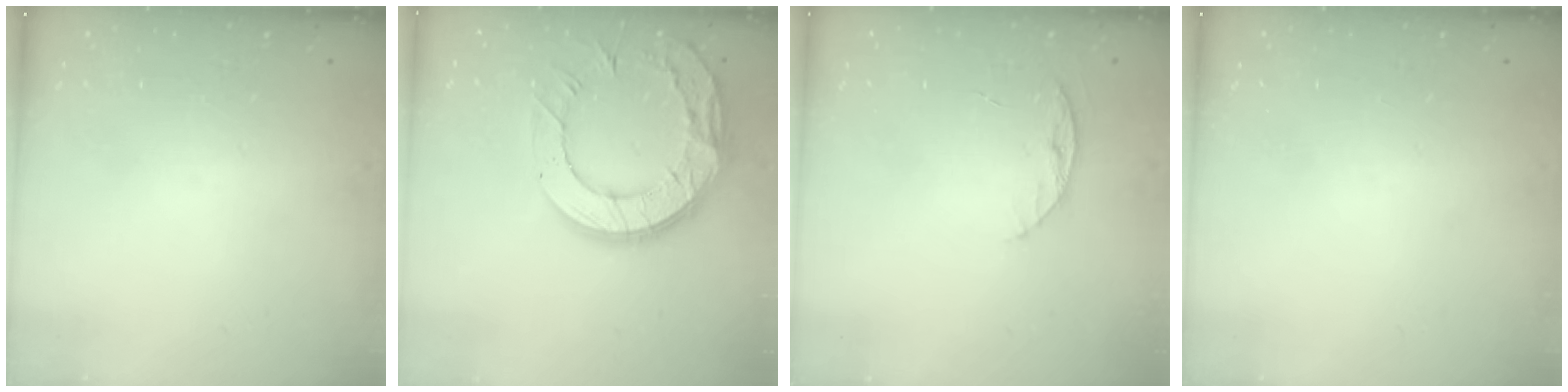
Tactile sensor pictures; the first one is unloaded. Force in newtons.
{"total": 18.8, "press": 18.7, "slide": 1.6}
{"total": 5.6, "press": 5.6, "slide": 0.6}
{"total": 0.0}